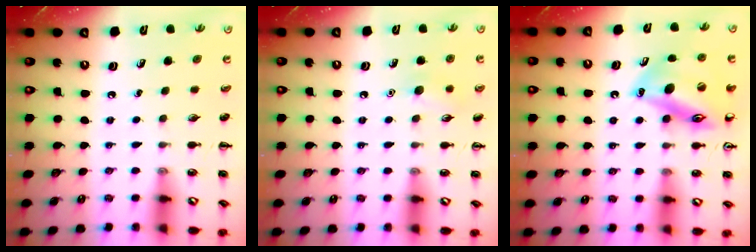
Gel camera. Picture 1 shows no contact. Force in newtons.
{"total": 7.1, "press": 6.9, "slide": 1.8}
{"total": 16.2, "press": 16.0, "slide": 2.5}